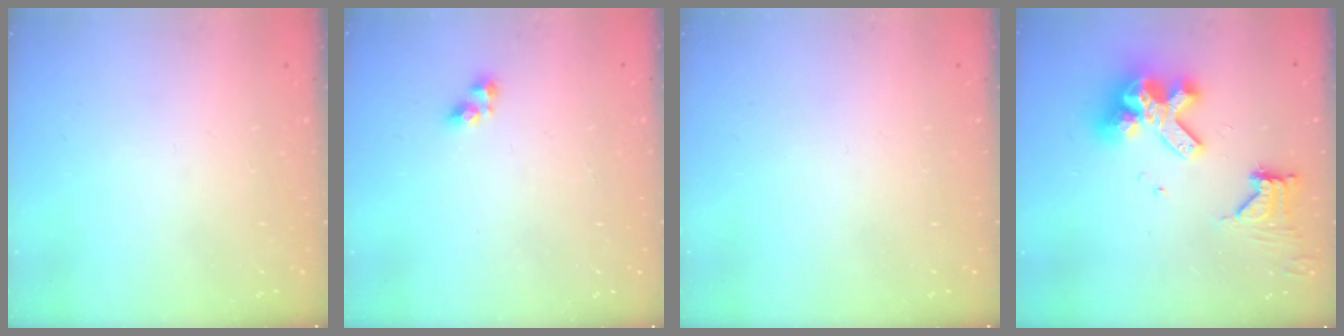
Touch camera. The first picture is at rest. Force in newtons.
{"total": 4.2, "press": 4.2, "slide": 0.4}
{"total": 0.0}
{"total": 14.9, "press": 14.8, "slide": 1.9}